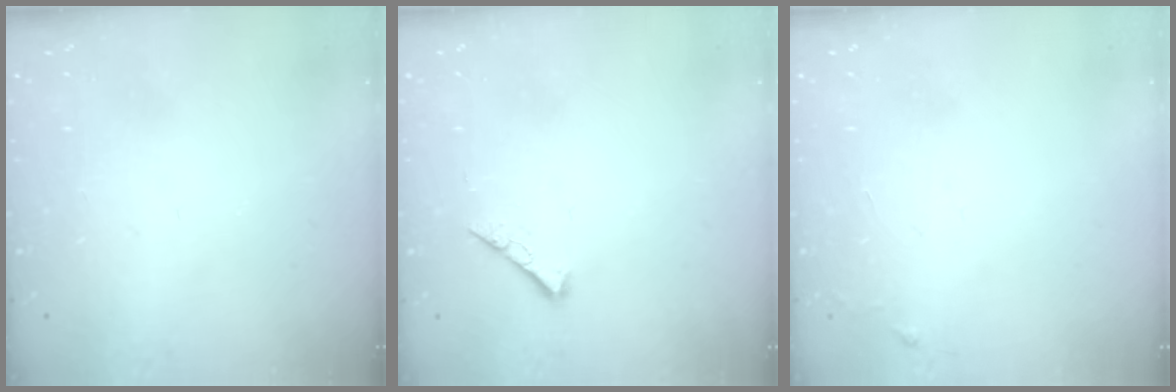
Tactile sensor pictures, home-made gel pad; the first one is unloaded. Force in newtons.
{"total": 4.3, "press": 4.3, "slide": 0.5}
{"total": 3.5, "press": 3.4, "slide": 0.5}